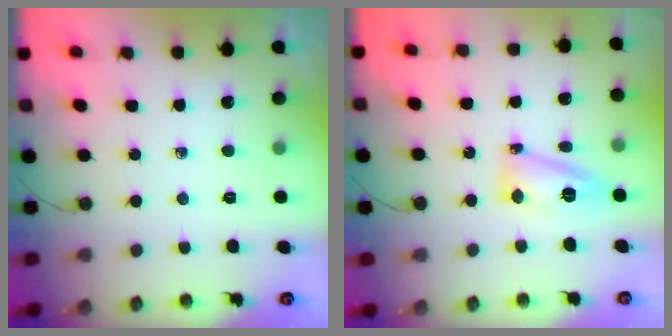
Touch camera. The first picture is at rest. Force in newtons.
{"total": 12.8, "press": 12.7, "slide": 1.1}